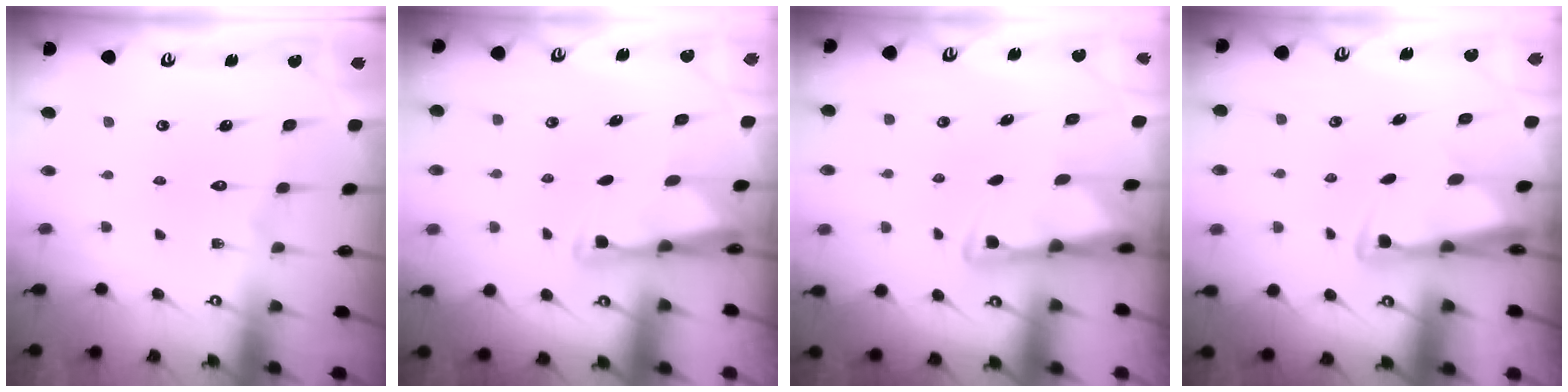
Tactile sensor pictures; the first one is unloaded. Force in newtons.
{"total": 2.9, "press": 2.9, "slide": 0.4}
{"total": 2.9, "press": 2.8, "slide": 0.6}
{"total": 2.9, "press": 2.8, "slide": 1.0}